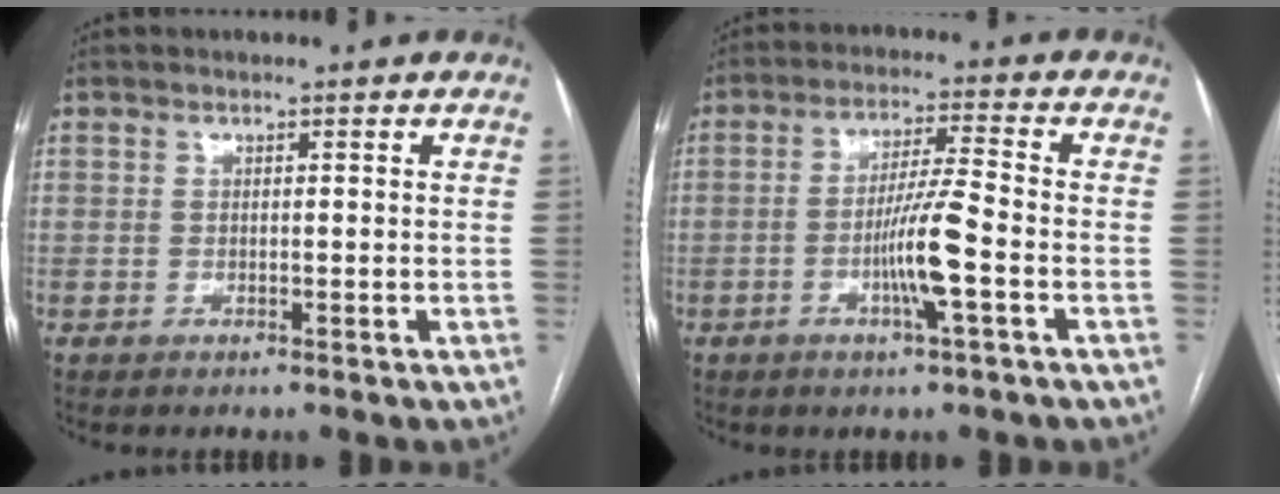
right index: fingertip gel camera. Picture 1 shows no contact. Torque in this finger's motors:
{"motor_torque": [1.02, 0.31, 0.86, 0.20]}